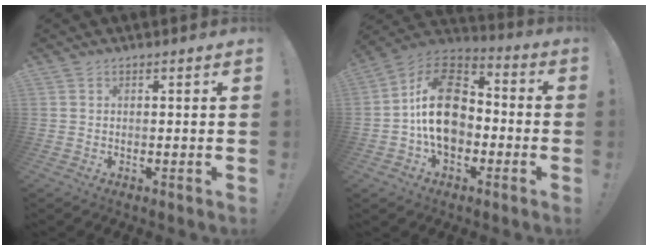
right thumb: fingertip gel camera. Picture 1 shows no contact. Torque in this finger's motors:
{"motor_torque": [1.76, 2.50, 1.37, -1.20, 0.63]}